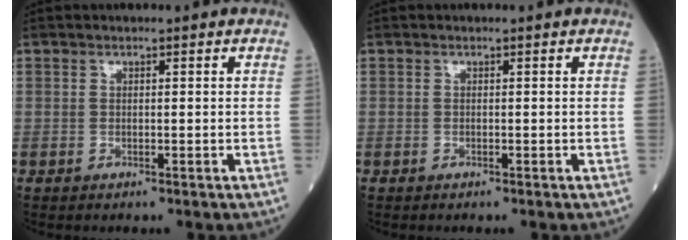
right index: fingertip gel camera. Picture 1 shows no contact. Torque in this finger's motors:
{"motor_torque": [0.00, 0.00, 0.00, 0.00]}